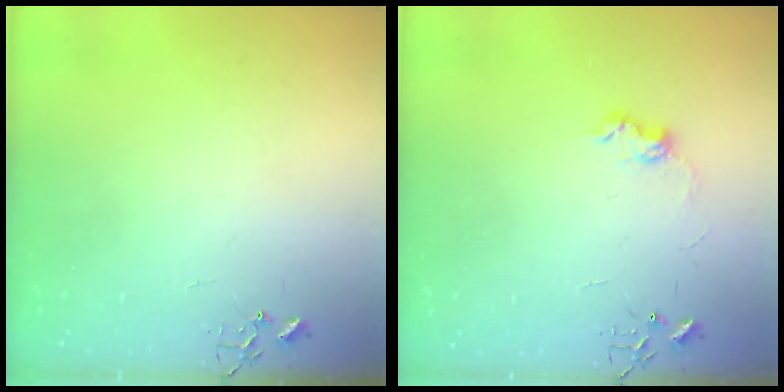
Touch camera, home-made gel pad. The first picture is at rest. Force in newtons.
{"total": 7.4, "press": 7.4, "slide": 0.4}